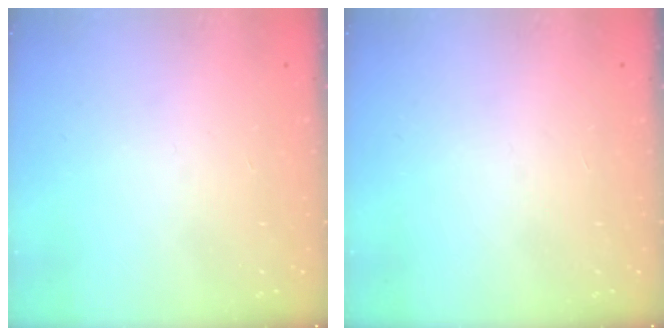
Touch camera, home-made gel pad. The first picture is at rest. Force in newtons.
{"total": 0.0}